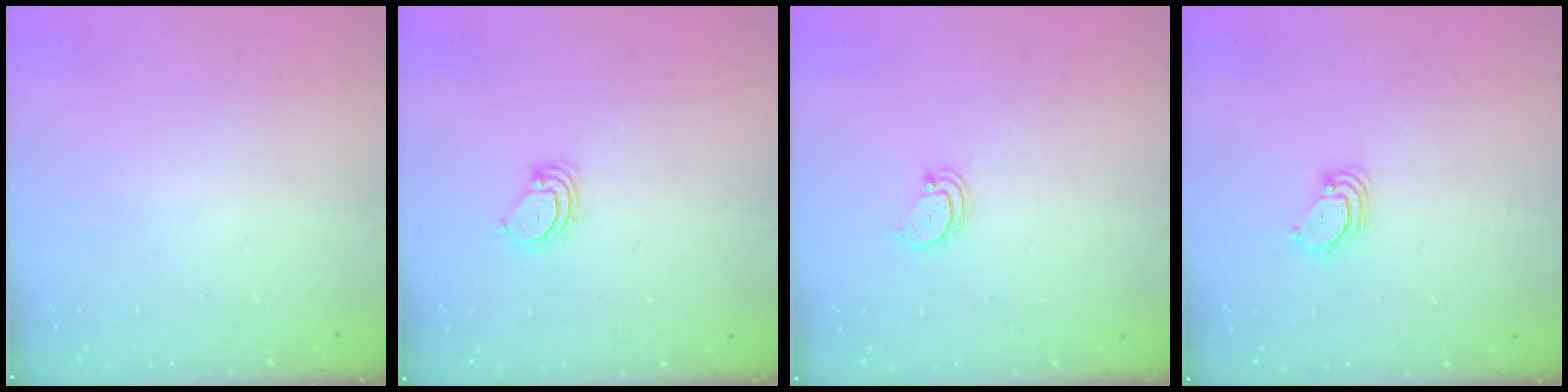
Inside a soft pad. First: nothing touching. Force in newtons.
{"total": 3.1, "press": 3.1, "slide": 0.3}
{"total": 1.9, "press": 1.9, "slide": 0.2}
{"total": 2.8, "press": 2.8, "slide": 0.3}